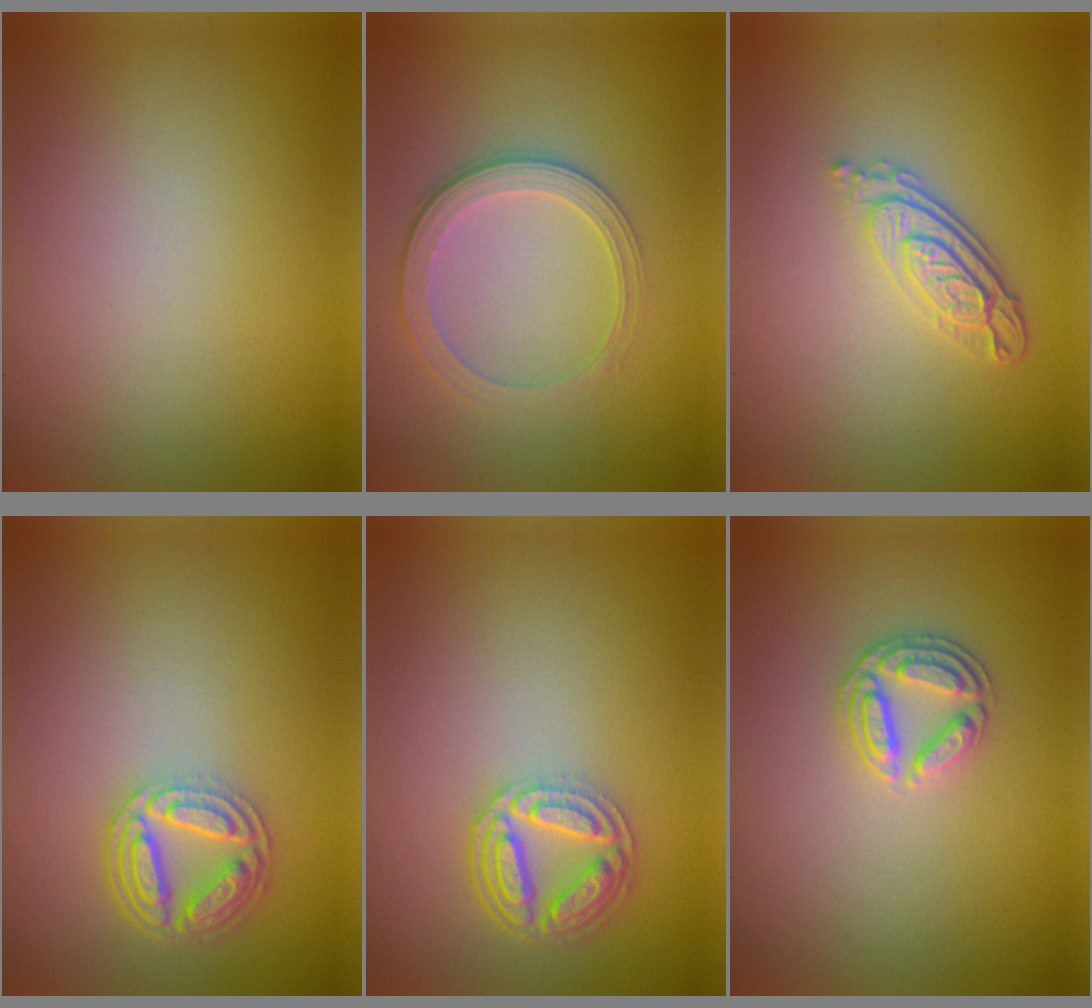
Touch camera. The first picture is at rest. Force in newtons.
{"total": 2.8, "press": 2.6, "slide": 0.8}
{"total": 4.0, "press": 2.9, "slide": 2.7}
{"total": 4.3, "press": 3.4, "slide": 2.7}
{"total": 4.3, "press": 3.4, "slide": 2.7}
{"total": 2.7, "press": 2.6, "slide": 0.9}